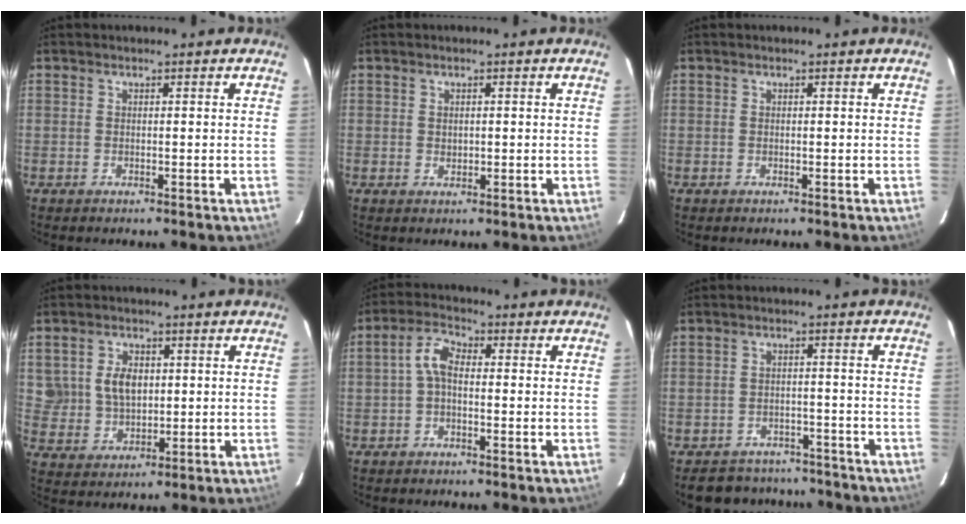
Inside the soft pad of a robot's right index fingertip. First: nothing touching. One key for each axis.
{"total": 1.2, "fx": 0.2, "fy": 1.0, "fz": 0.5, "tx": -0.005, "ty": 0.001, "tz": 0.006}
{"total": 0.0}
{"total": 6.9, "fx": 1.7, "fy": 5.4, "fz": 3.9, "tx": -0.080, "ty": 0.011, "tz": 0.042}
{"total": 4.0, "fx": -0.5, "fy": 2.2, "fz": 3.4, "tx": -0.072, "ty": 0.017, "tz": -0.013}
{"total": 12.1, "fx": -10.4, "fy": 5.5, "fz": 2.9, "tx": -0.072, "ty": 0.018, "tz": -0.129}